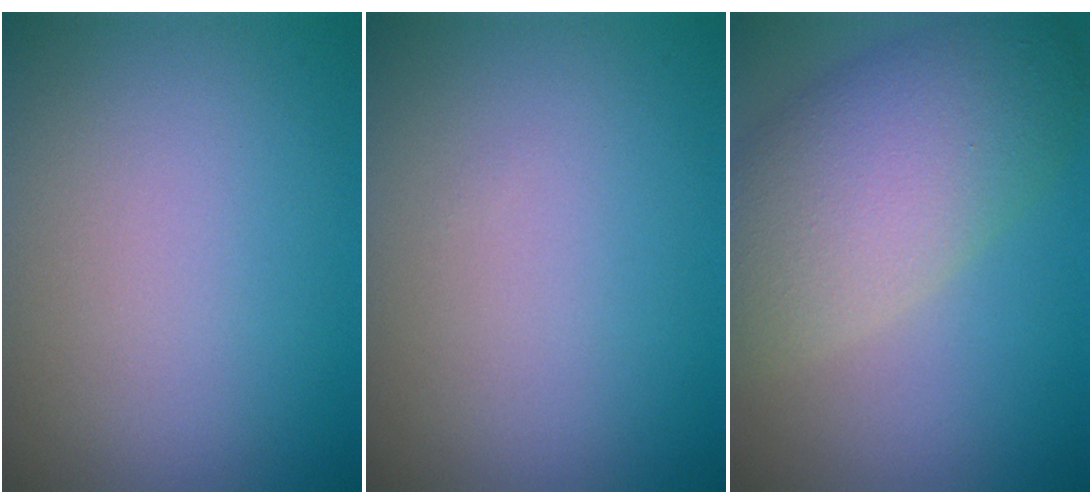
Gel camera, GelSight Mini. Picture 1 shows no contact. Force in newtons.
{"total": 0.0}
{"total": 8.7, "press": 8.7, "slide": 0.4}